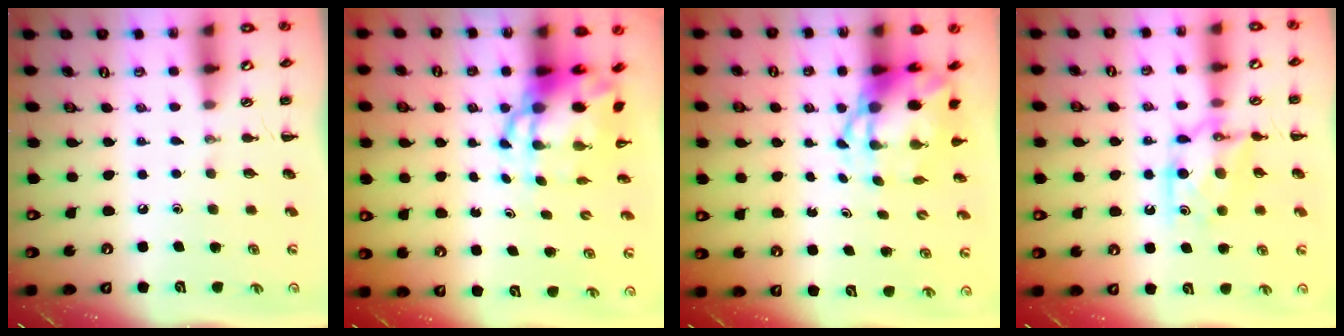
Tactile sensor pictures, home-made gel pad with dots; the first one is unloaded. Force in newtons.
{"total": 8.3, "press": 8.0, "slide": 2.2}
{"total": 6.3, "press": 6.1, "slide": 1.7}
{"total": 10.7, "press": 10.7, "slide": 0.3}